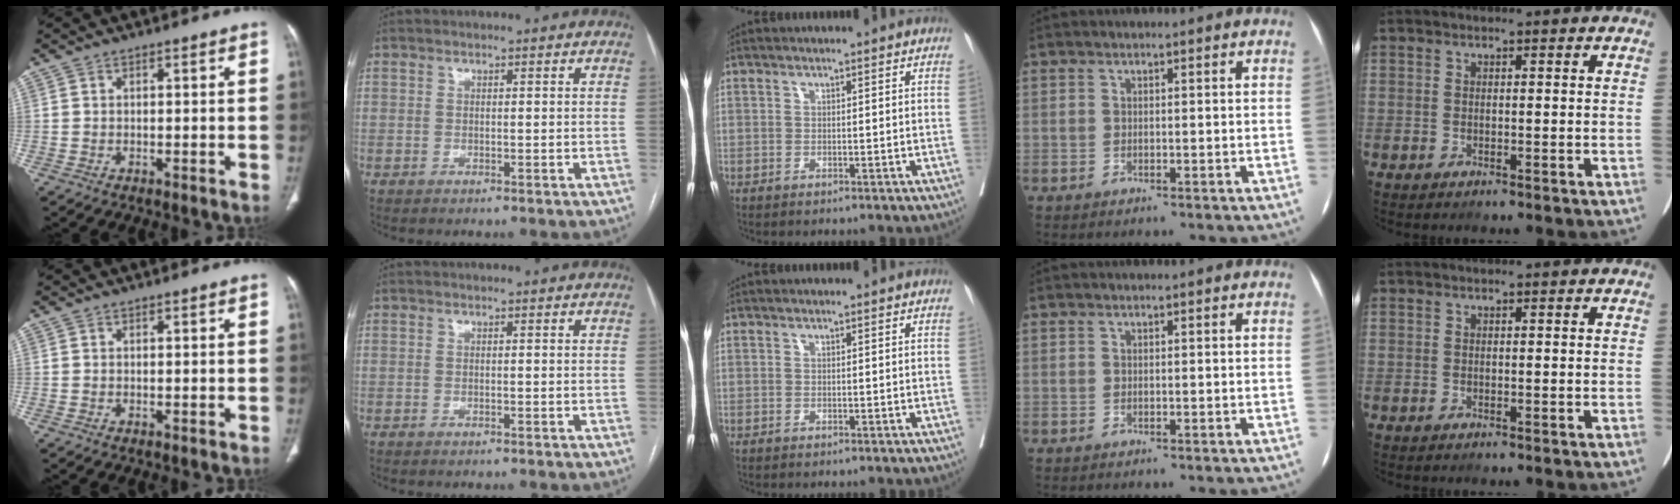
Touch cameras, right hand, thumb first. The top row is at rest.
{}